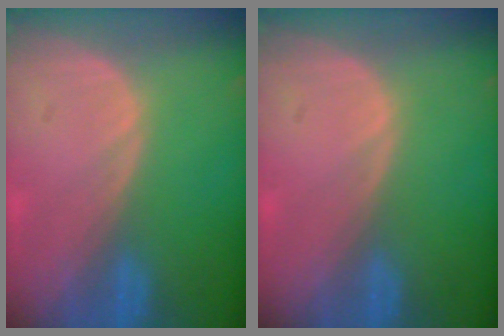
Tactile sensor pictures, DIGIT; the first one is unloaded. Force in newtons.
{"total": 0.0}